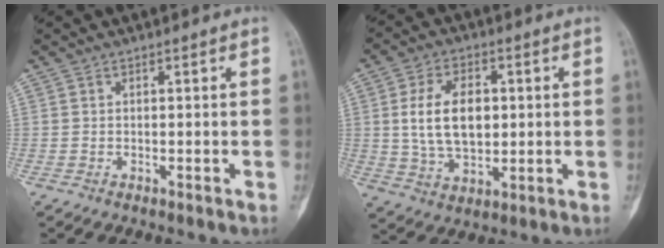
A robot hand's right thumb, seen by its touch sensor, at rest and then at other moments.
{"total": 11.9, "force": [1.4, 7.3, 9.2], "torque": [-0.149, -0.002, 0.031]}